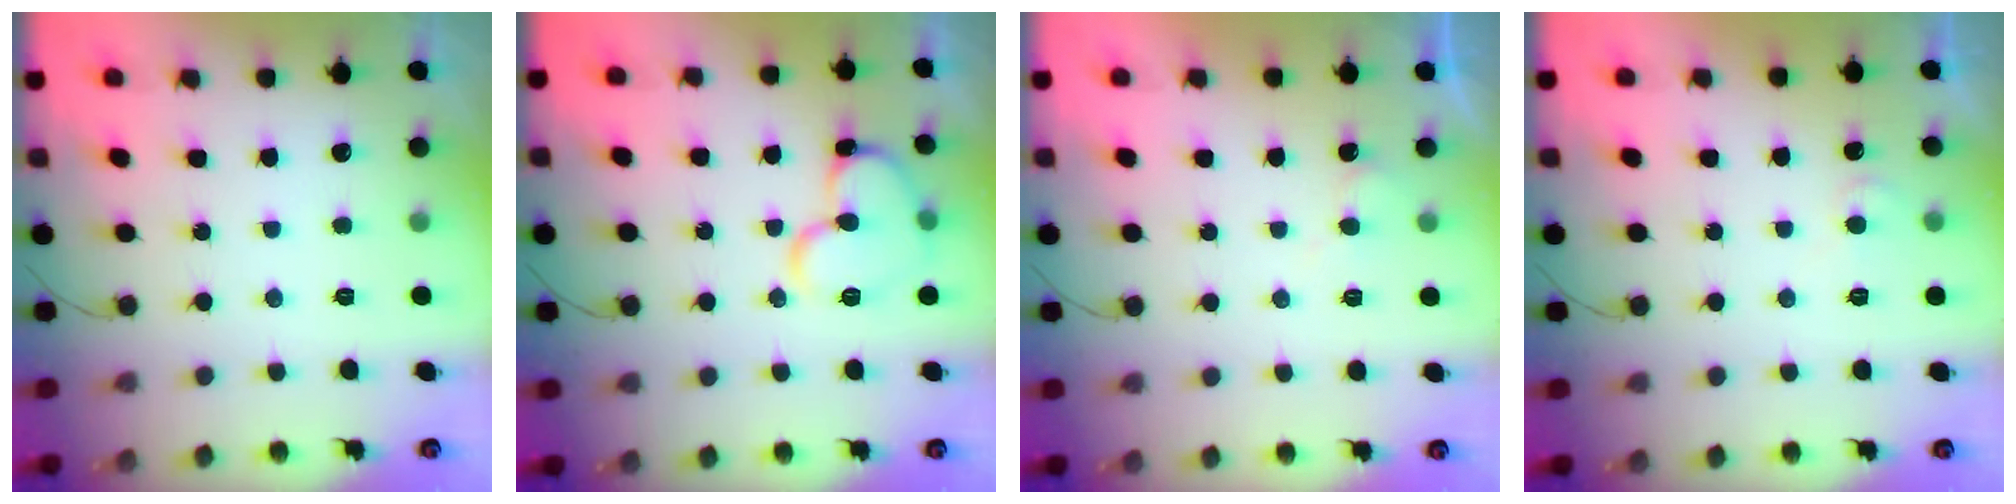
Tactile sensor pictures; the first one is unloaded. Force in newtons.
{"total": 12.5, "press": 12.3, "slide": 1.9}
{"total": 4.0, "press": 3.9, "slide": 0.4}
{"total": 4.4, "press": 4.4, "slide": 0.5}